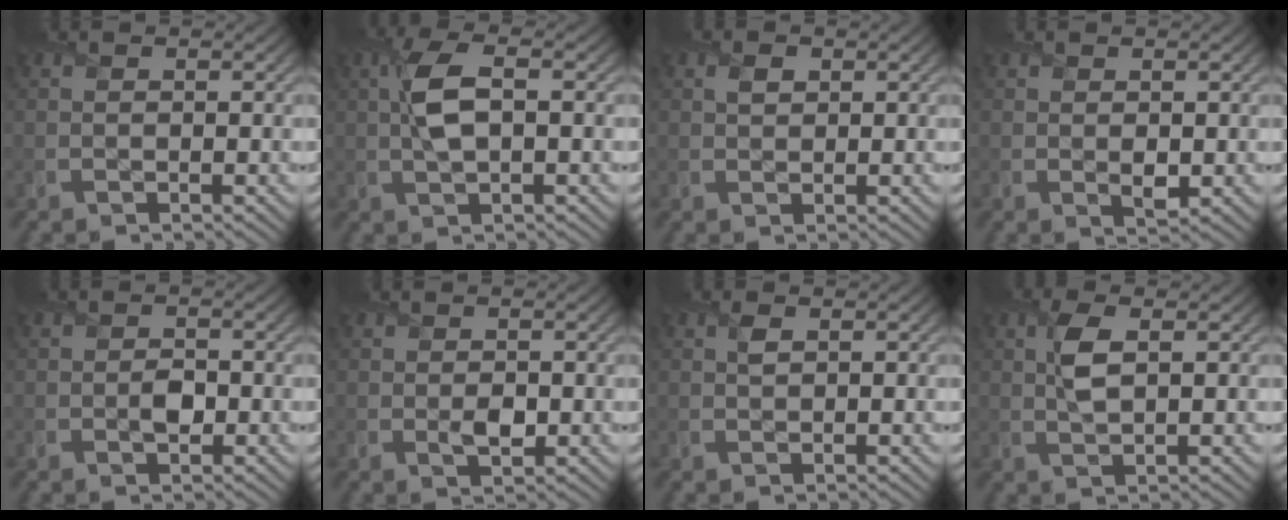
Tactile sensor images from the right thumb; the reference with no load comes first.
{"total": 5.4, "force": [0.6, 2.1, 4.9], "torque": [-0.113, 0.008, 0.011]}
{"total": 1.4, "force": [0.6, 1.0, 0.7], "torque": [-0.011, -0.002, 0.012]}
{"total": 1.2, "force": [0.2, 0.7, 0.9], "torque": [-0.013, -0.008, 0.008]}
{"total": 1.8, "force": [-0.6, 1.2, 1.2], "torque": [-0.019, -0.004, -0.010]}
{"total": 1.9, "force": [-0.3, 1.3, 1.4], "torque": [-0.022, -0.008, -0.001]}
{"total": 1.0, "force": [0.5, 0.5, 0.8], "torque": [-0.019, -0.001, 0.011]}
{"total": 3.7, "force": [1.0, 1.5, 3.3], "torque": [-0.075, 0.003, 0.020]}